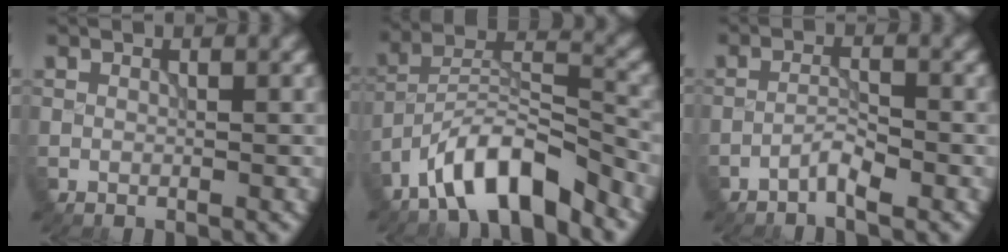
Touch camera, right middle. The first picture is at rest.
{"total": 8.3, "force": [-6.2, 2.3, 5.0], "torque": [-0.079, 0.011, -0.115]}
{"total": 1.9, "force": [-1.5, 0.2, 1.2], "torque": [-0.021, 0.007, -0.032]}